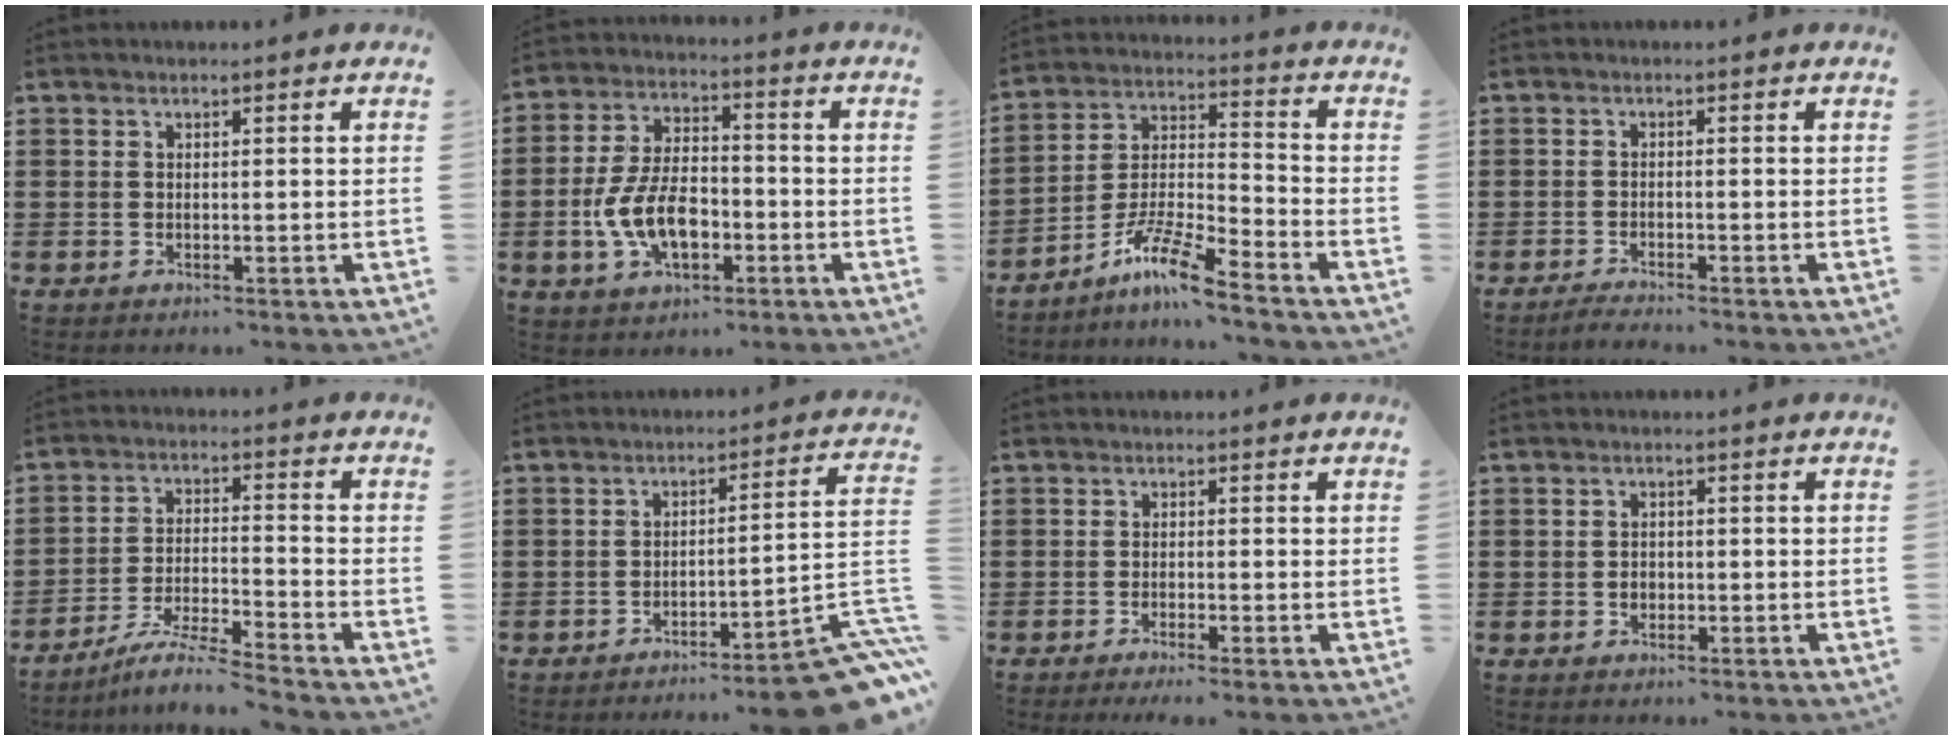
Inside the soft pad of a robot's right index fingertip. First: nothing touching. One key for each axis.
{"total": 9.8, "fx": -2.9, "fy": 5.1, "fz": 7.8, "tx": -0.180, "ty": -0.002, "tz": -0.057}
{"total": 9.4, "fx": -7.7, "fy": 0.5, "fz": 5.4, "tx": -0.118, "ty": 0.003, "tz": -0.154}
{"total": 1.5, "fx": -1.5, "fy": -0.1, "fz": 0.1, "tx": -0.005, "ty": 0.002, "tz": -0.029}
{"total": 6.4, "fx": -5.7, "fy": -0.5, "fz": 2.8, "tx": -0.066, "ty": -0.019, "tz": -0.114}
{"total": 8.5, "fx": -6.5, "fy": 0.8, "fz": 5.4, "tx": -0.058, "ty": -0.003, "tz": -0.126}
{"total": 1.0, "fx": -0.7, "fy": -0.1, "fz": 0.7, "tx": -0.013, "ty": -0.004, "tz": -0.013}
{"total": 1.4, "fx": -0.4, "fy": 1.1, "fz": 0.8, "tx": -0.018, "ty": 0.002, "tz": -0.008}